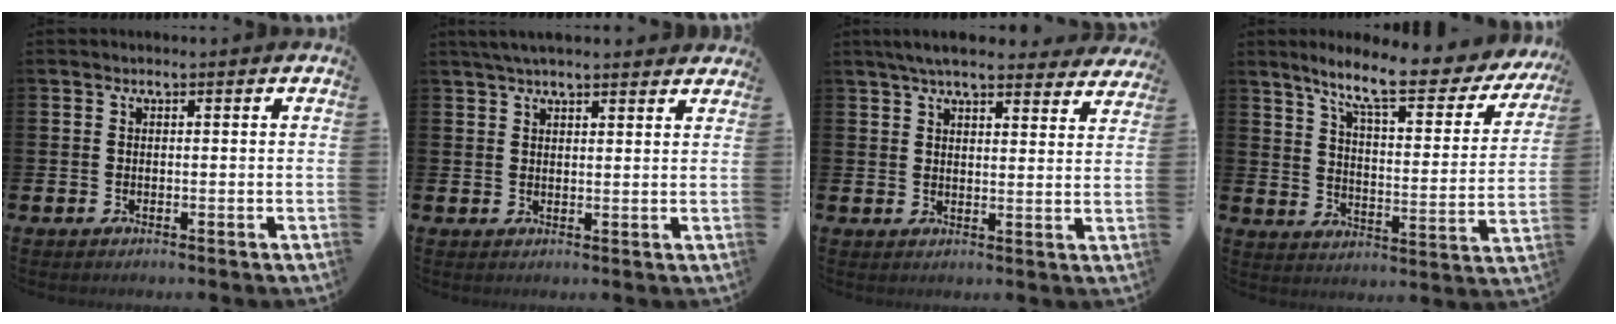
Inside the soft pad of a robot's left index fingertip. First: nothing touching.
{"total": 3.7, "force": [3.3, 0.6, 1.4], "torque": [-0.031, -0.005, 0.061]}
{"total": 6.2, "force": [5.7, 1.1, 2.1], "torque": [-0.044, -0.023, 0.102]}
{"total": 9.8, "force": [8.0, 1.6, 5.4], "torque": [-0.122, -0.051, 0.128]}